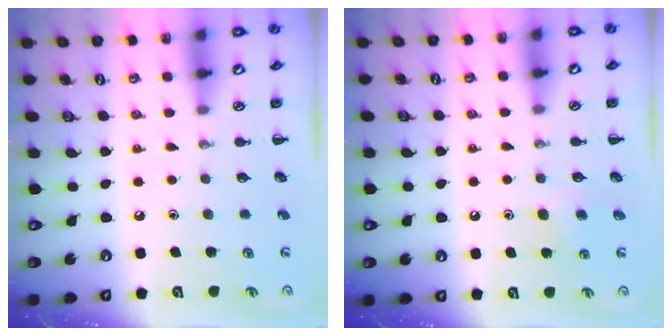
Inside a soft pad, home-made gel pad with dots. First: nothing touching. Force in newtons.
{"total": 4.8, "press": 4.5, "slide": 1.7}